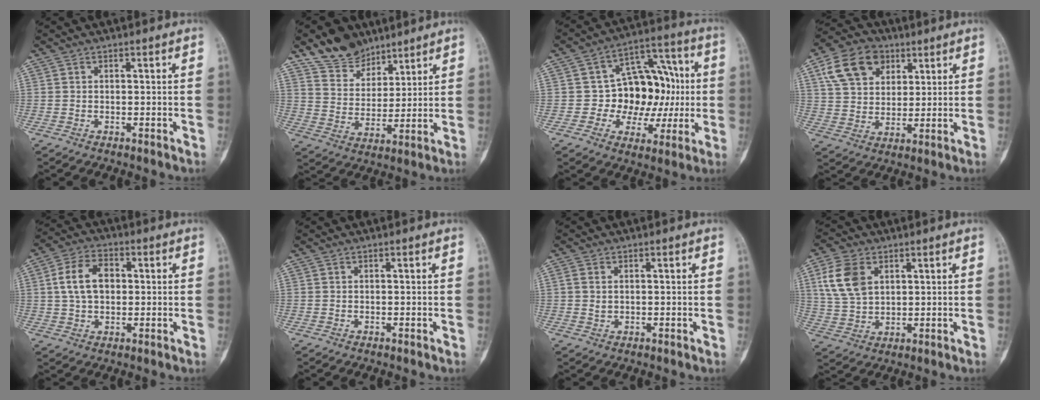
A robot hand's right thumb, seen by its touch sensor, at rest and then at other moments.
{"total": 10.5, "force": [8.1, 6.2, 2.4], "torque": [-0.007, -0.052, 0.155]}
{"total": 16.3, "force": [-0.1, 12.0, 10.9], "torque": [-0.090, 0.038, 0.005]}
{"total": 13.0, "force": [5.8, 9.4, 6.9], "torque": [-0.098, -0.008, 0.103]}
{"total": 9.3, "force": [1.3, 6.2, 6.7], "torque": [-0.108, 0.013, 0.022]}
{"total": 0.0}
{"total": 1.7, "force": [0.2, 1.2, 1.2], "torque": [-0.026, -0.003, 0.008]}
{"total": 9.9, "force": [3.6, 6.6, 6.5], "torque": [-0.121, -0.005, 0.076]}